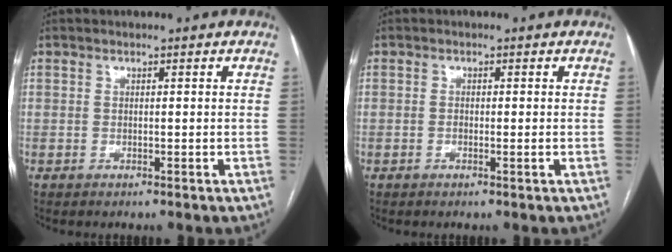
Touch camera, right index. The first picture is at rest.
{"total": 1.4, "force": [-0.2, 0.3, 1.4], "torque": [-0.025, -0.002, -0.003]}